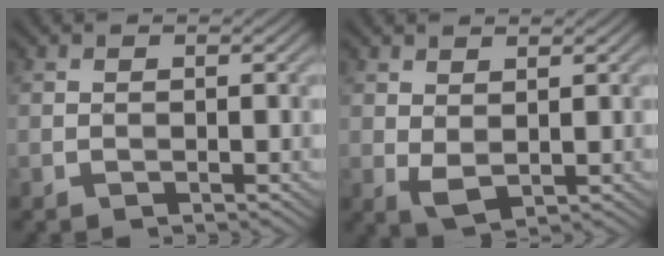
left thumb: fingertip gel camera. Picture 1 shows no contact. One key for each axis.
{"total": 1.8, "fx": 1.1, "fy": 0.8, "fz": 1.3, "tx": -0.030, "ty": -0.001, "tz": 0.024}